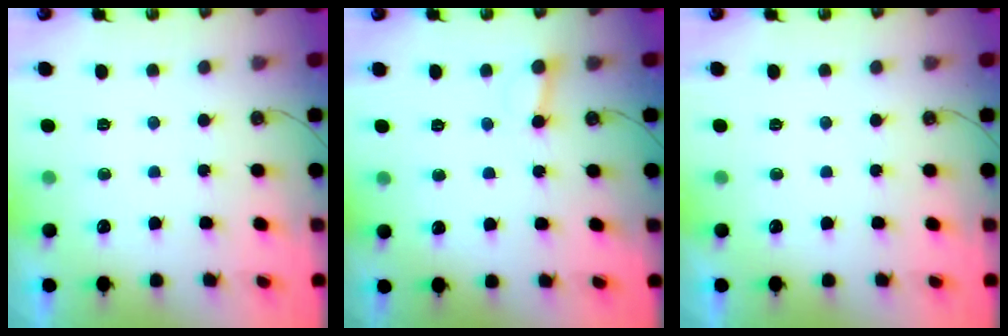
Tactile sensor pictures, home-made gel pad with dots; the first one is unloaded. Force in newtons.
{"total": 2.6, "press": 2.6, "slide": 0.2}
{"total": 0.0}